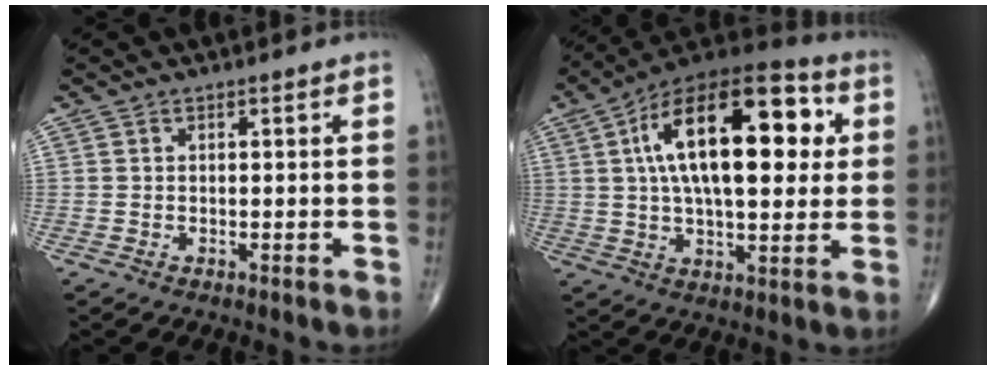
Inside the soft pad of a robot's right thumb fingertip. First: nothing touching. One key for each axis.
{"total": 25.0, "fx": 5.6, "fy": 11.3, "fz": 21.6, "tx": -0.337, "ty": 0.014, "tz": 0.080}